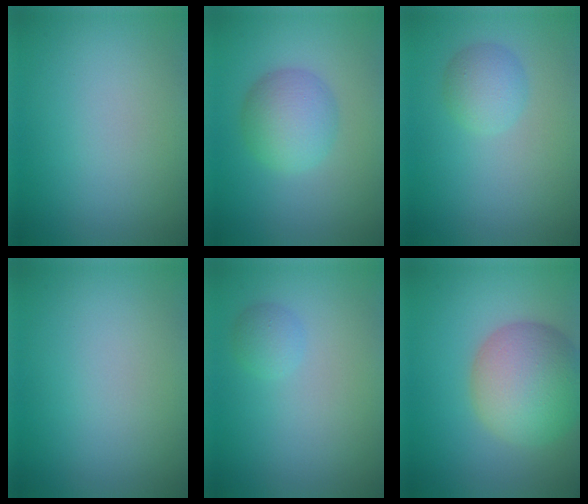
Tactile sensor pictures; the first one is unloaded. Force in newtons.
{"total": 4.2, "press": 4.2, "slide": 0.1}
{"total": 2.5, "press": 2.5, "slide": 0.1}
{"total": 0.0}
{"total": 1.3, "press": 1.3, "slide": 0.1}
{"total": 8.5, "press": 8.4, "slide": 0.5}